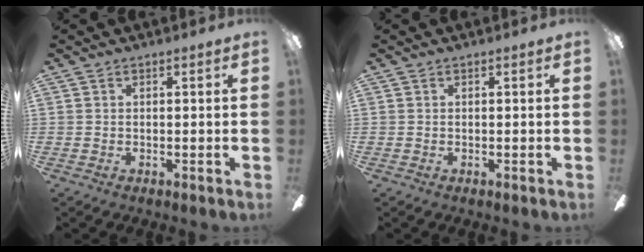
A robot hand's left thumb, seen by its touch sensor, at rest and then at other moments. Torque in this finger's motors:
{"motor_torque": [0.00, 0.00, -0.03, 0.06, 0.00]}